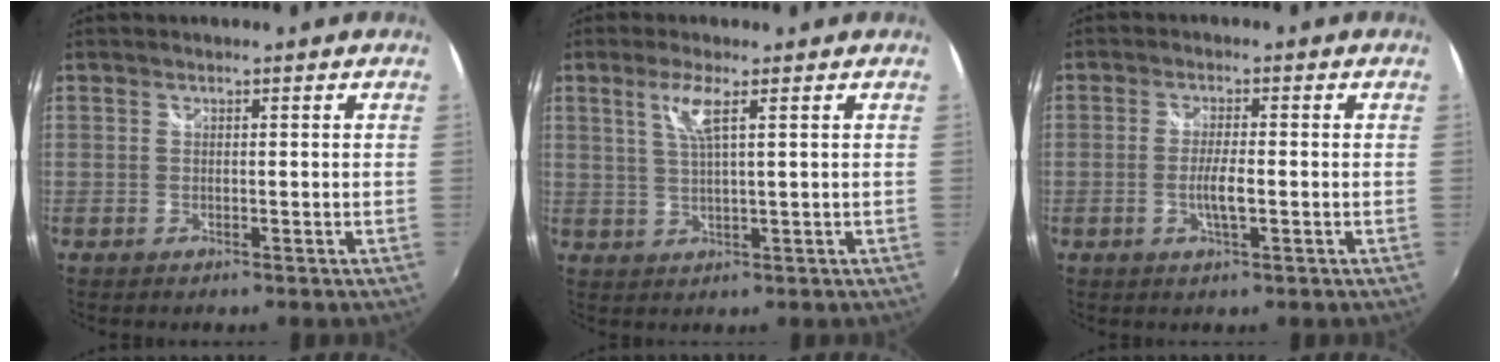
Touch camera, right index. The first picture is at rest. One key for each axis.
{"total": 4.5, "fx": 2.0, "fy": 0.0, "fz": 4.0, "tx": -0.081, "ty": -0.002, "tz": 0.041}
{"total": 3.7, "fx": -1.0, "fy": 0.5, "fz": 3.5, "tx": -0.068, "ty": -0.005, "tz": -0.017}